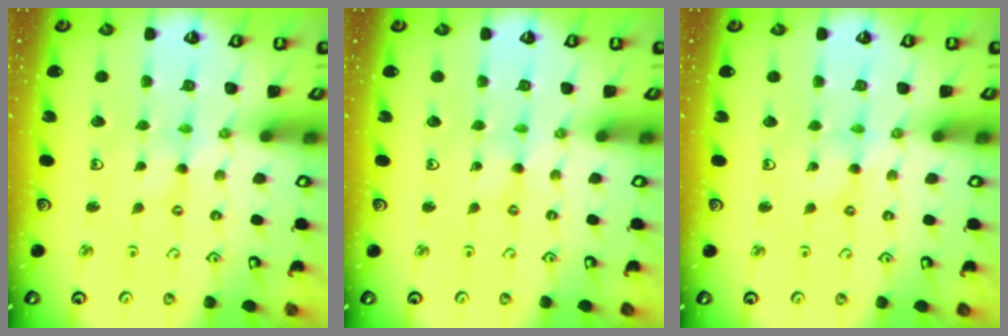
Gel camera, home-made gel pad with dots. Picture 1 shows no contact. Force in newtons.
{"total": 0.0}
{"total": 0.7, "press": 0.7, "slide": 0.1}